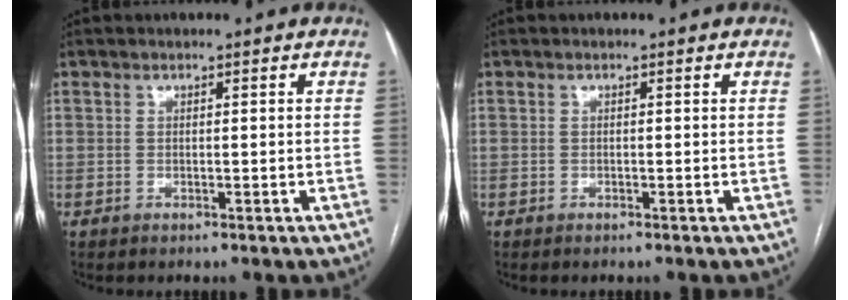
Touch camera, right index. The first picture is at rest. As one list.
[{"total": 0.0}]